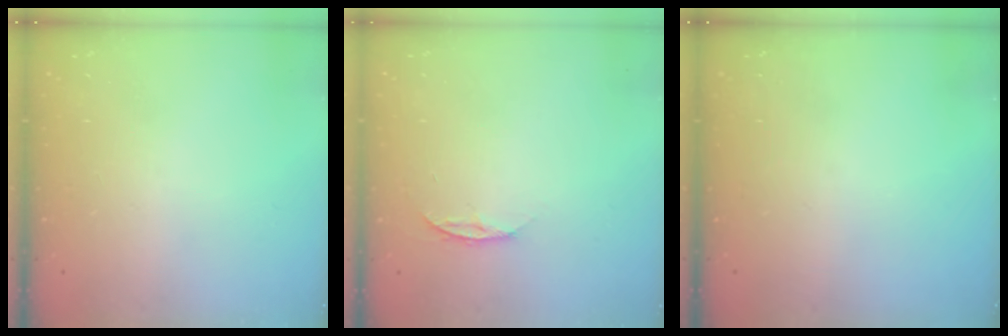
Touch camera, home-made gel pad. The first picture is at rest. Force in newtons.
{"total": 4.4, "press": 4.4, "slide": 0.5}
{"total": 0.0}